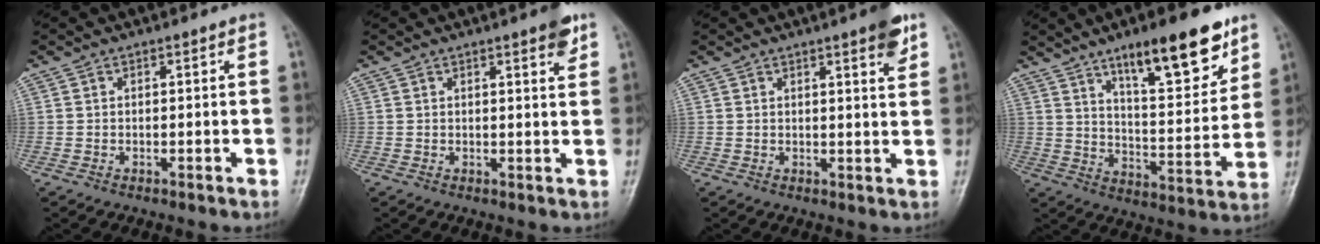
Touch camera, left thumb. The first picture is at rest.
{"total": 3.5, "force": [2.2, 0.7, 2.6], "torque": [-0.028, -0.010, 0.026]}
{"total": 4.7, "force": [2.9, 0.7, 3.6], "torque": [-0.040, -0.015, 0.035]}
{"total": 17.2, "force": [10.9, 5.0, 12.3], "torque": [-0.150, -0.062, 0.177]}